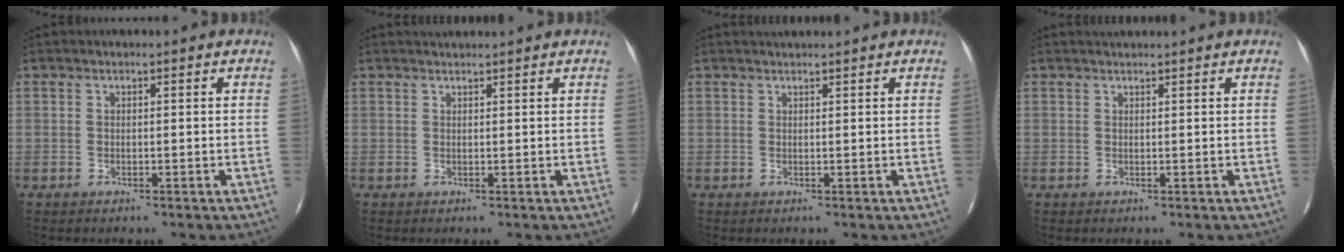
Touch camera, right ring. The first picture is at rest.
{"total": 1.4, "force": [1.4, -0.2, 0.2], "torque": [-0.009, -0.001, 0.020]}
{"total": 1.1, "force": [1.0, -0.2, 0.2], "torque": [-0.010, -0.002, 0.017]}
{"total": 1.1, "force": [1.0, -0.2, 0.2], "torque": [-0.009, -0.002, 0.017]}